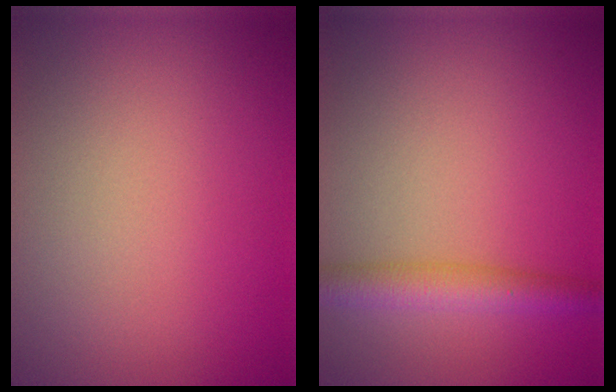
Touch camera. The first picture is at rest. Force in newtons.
{"total": 3.6, "press": 3.6, "slide": 0.1}